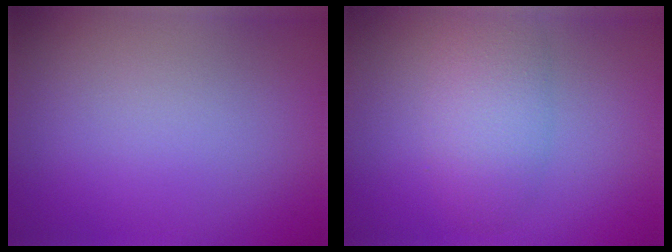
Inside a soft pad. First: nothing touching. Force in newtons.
{"total": 4.0, "press": 4.0, "slide": 0.1}